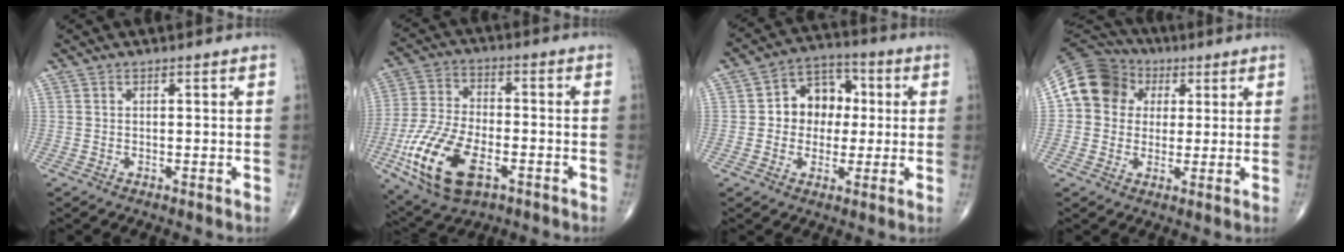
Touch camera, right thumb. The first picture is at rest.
{"total": 17.2, "force": [-6.6, 8.8, 13.2], "torque": [-0.264, 0.010, -0.117]}
{"total": 10.3, "force": [0.7, 8.3, 6.1], "torque": [-0.045, 0.025, 0.003]}
{"total": 12.8, "force": [2.8, 11.2, 5.5], "torque": [-0.088, 0.023, 0.040]}